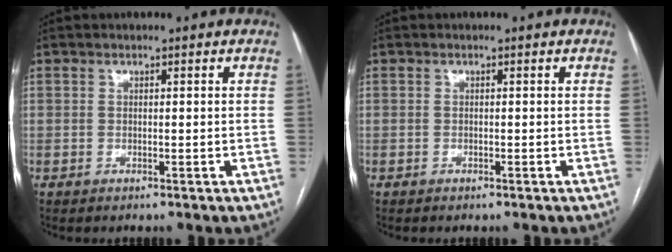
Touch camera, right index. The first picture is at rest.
{"total": 0.0}